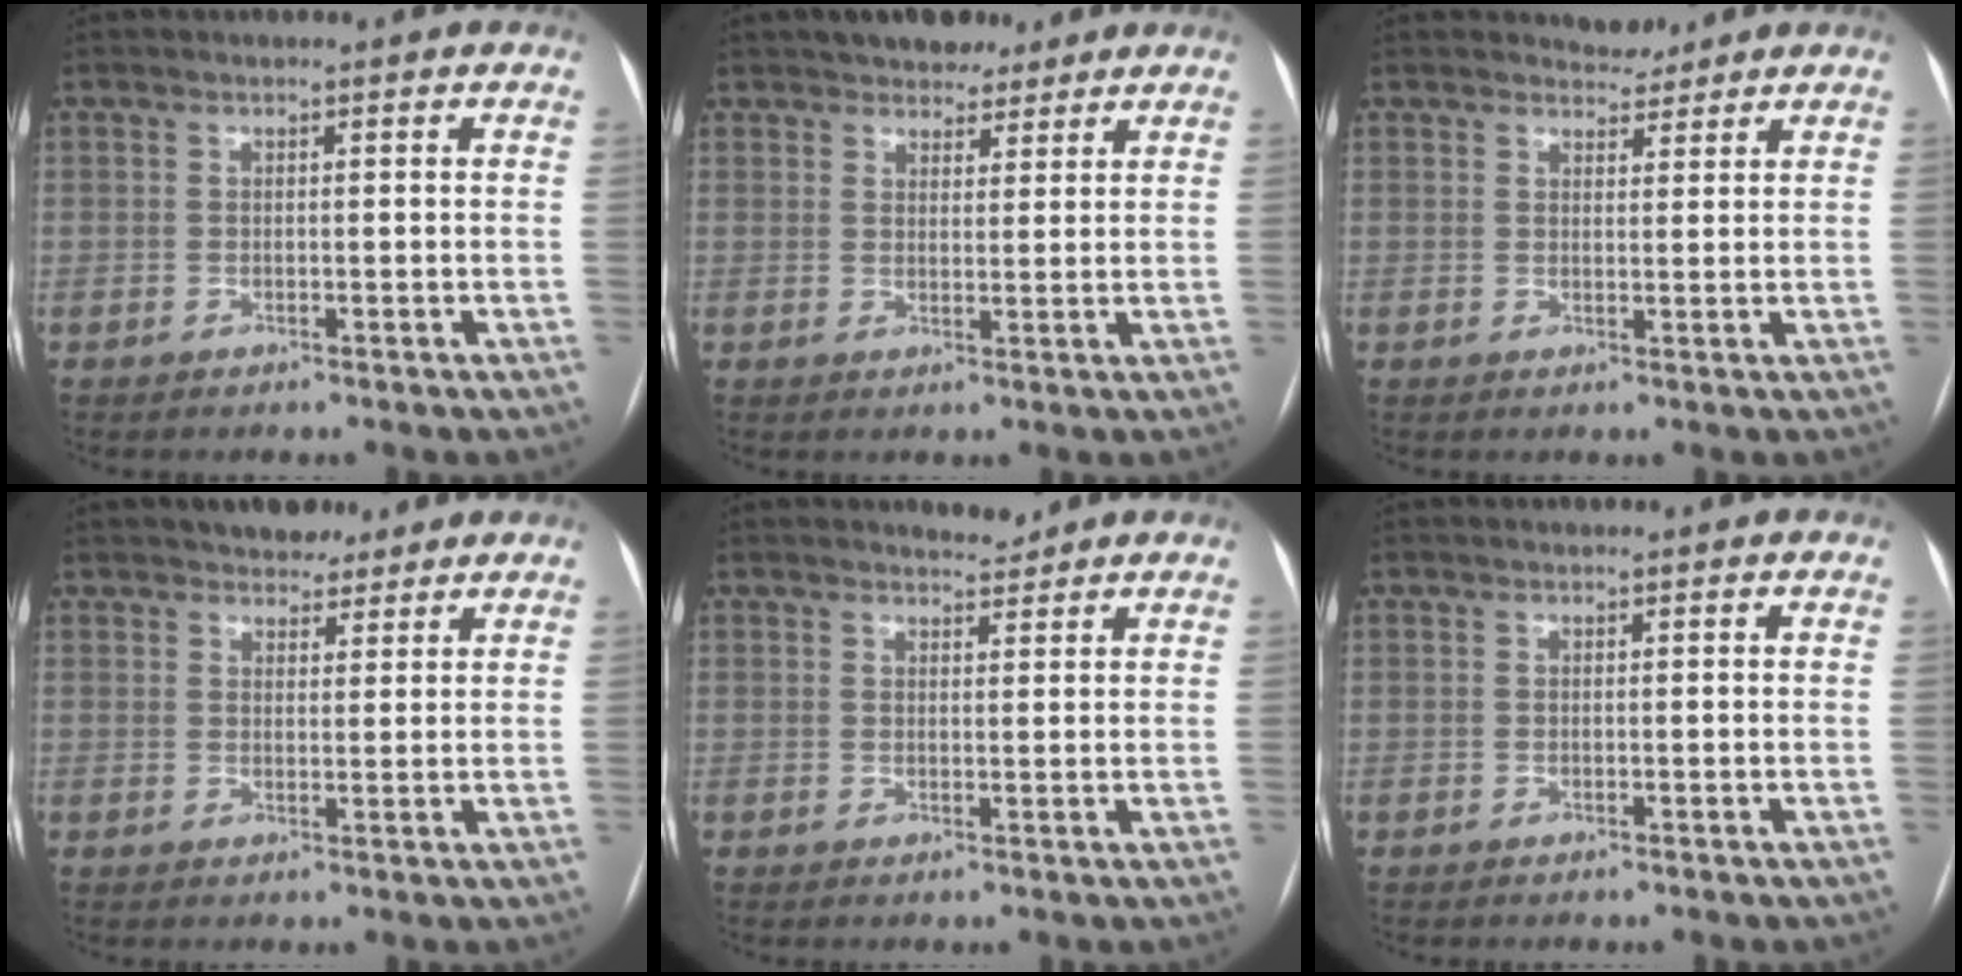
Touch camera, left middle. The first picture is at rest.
{"total": 6.2, "force": [5.1, 2.9, 2.2], "torque": [-0.020, 0.012, 0.079]}
{"total": 2.6, "force": [2.5, 0.8, -0.1], "torque": [0.003, -0.003, 0.036]}
{"total": 4.7, "force": [3.9, 2.1, 1.4], "torque": [-0.013, 0.006, 0.061]}
{"total": 2.0, "force": [2.0, 0.4, 0.2], "torque": [-0.004, -0.004, 0.031]}
{"total": 0.0}